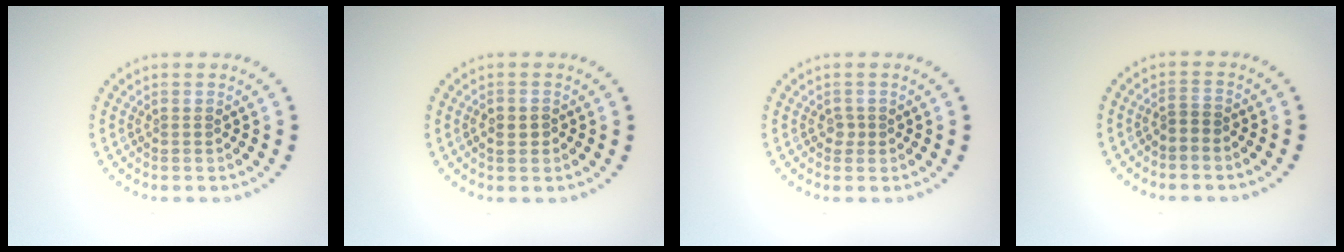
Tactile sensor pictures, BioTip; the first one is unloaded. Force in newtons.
{"total": 1.5, "press": 1.5, "slide": 0.4}
{"total": 0.8, "press": 0.6, "slide": 0.5}
{"total": 1.0, "press": 0.7, "slide": 0.7}